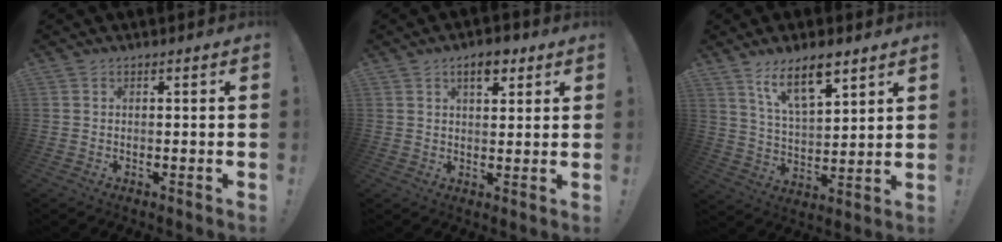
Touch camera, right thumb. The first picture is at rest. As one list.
[{"total": 6.1, "force": [3.5, 2.8, 4.0], "torque": [-0.049, -0.010, 0.058]}, {"total": 12.7, "force": [8.7, 4.5, 8.0], "torque": [-0.135, -0.047, 0.153]}]